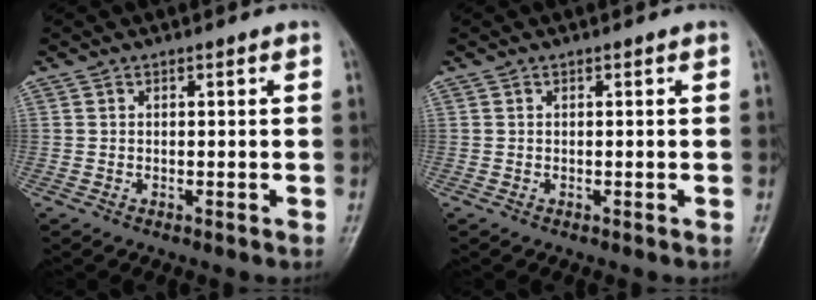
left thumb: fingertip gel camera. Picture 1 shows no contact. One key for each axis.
{"total": 0.0}